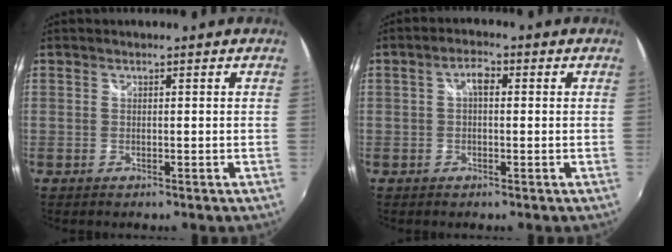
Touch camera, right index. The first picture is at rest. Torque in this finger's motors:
{"motor_torque": [0.34, -0.02, 0.20, 0.05]}